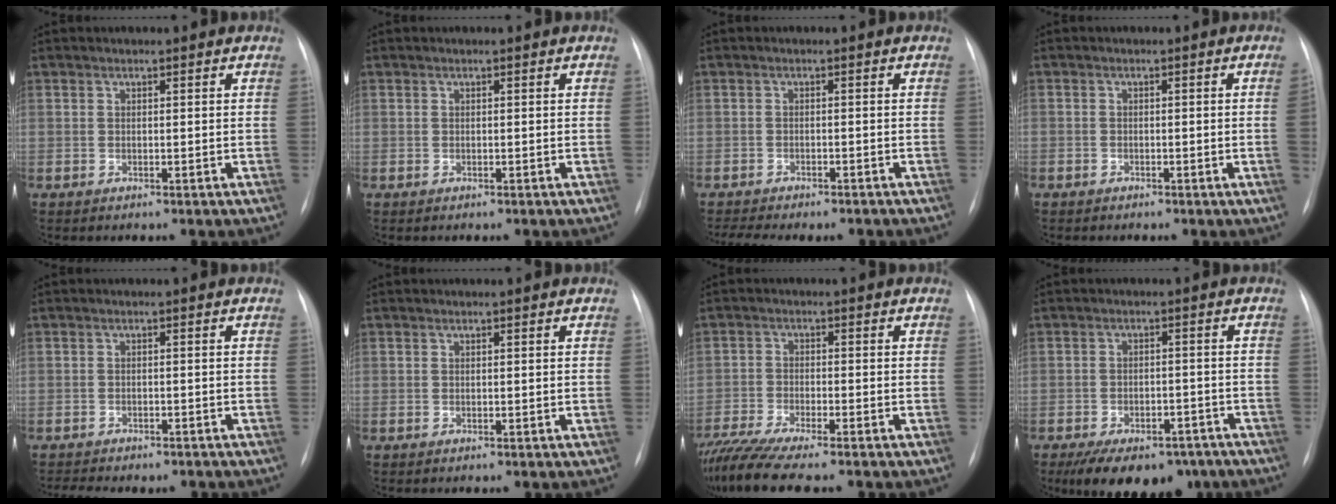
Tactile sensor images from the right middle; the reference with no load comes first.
{"total": 0.0}
{"total": 8.4, "force": [-7.4, 2.1, 3.3], "torque": [-0.044, 0.004, -0.098]}
{"total": 1.2, "force": [-0.5, -0.3, 1.1], "torque": [-0.018, 0.003, -0.010]}
{"total": 6.6, "force": [-5.9, 2.0, 2.3], "torque": [-0.031, 0.006, -0.073]}
{"total": 0.0}
{"total": 11.0, "force": [-9.3, 0.7, 5.7], "torque": [-0.102, -0.021, -0.155]}
{"total": 14.1, "force": [-10.1, 7.1, 6.8], "torque": [-0.116, 0.005, -0.138]}